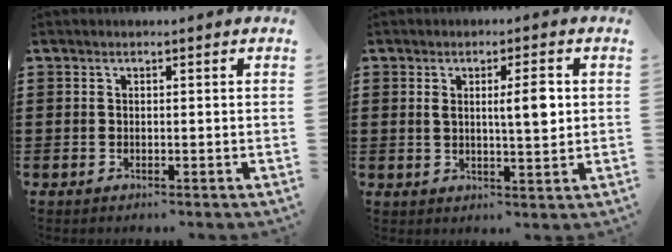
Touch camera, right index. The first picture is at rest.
{"total": 5.1, "force": [1.1, 1.2, 4.8], "torque": [-0.079, 0.000, 0.011]}